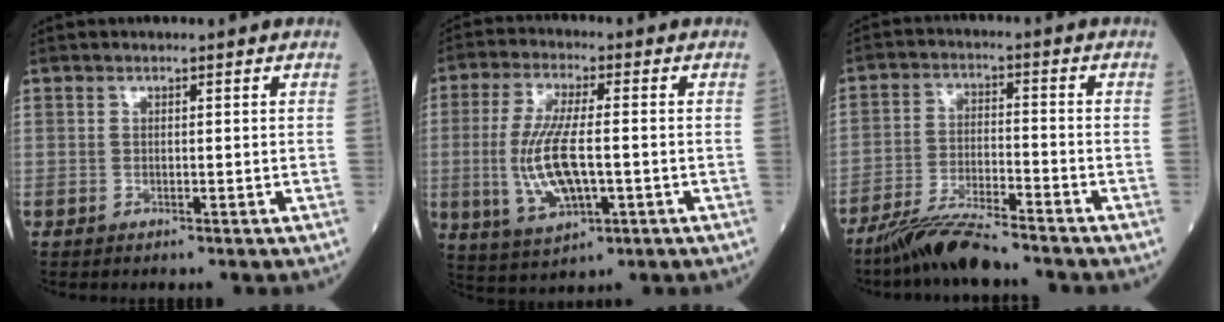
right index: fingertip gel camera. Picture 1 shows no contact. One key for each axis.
{"total": 10.8, "fx": -1.4, "fy": 3.2, "fz": 10.2, "tx": -0.219, "ty": -0.005, "tz": -0.019}
{"total": 7.8, "fx": -6.8, "fy": 0.5, "fz": 3.9, "tx": -0.077, "ty": -0.019, "tz": -0.128}